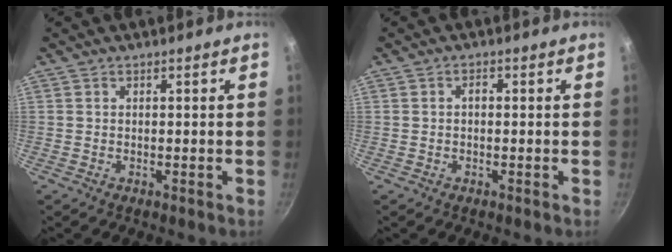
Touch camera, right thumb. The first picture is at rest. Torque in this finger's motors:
{"motor_torque": [0.88, 2.65, 0.41, -0.04, -0.02]}